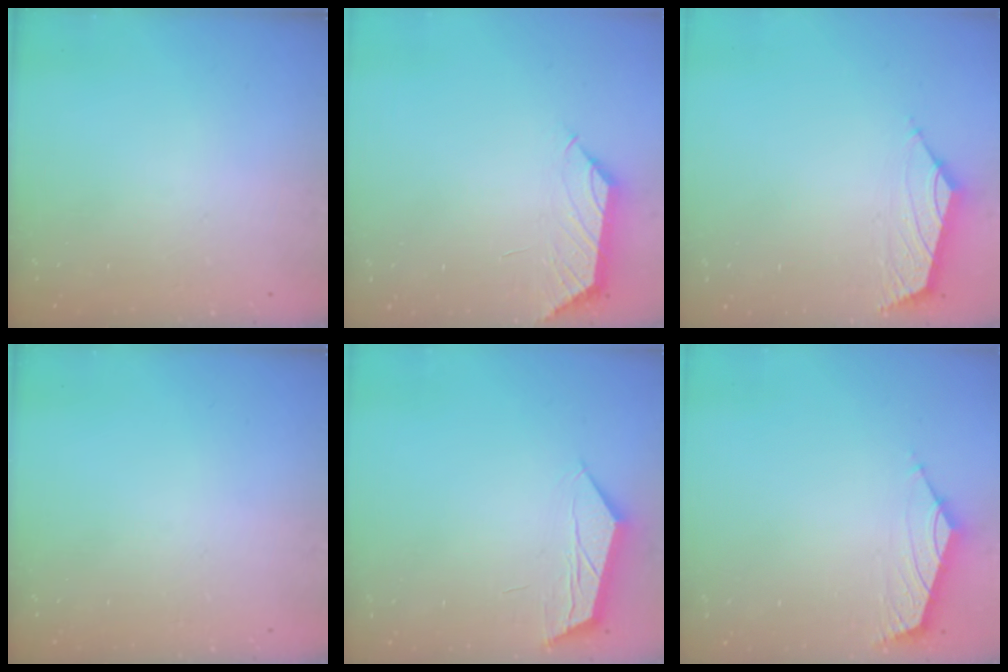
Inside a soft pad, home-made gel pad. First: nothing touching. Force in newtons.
{"total": 1.5, "press": 1.3, "slide": 0.6}
{"total": 1.6, "press": 1.5, "slide": 0.6}
{"total": 0.0}
{"total": 4.2, "press": 4.1, "slide": 0.5}
{"total": 1.6, "press": 1.5, "slide": 0.7}